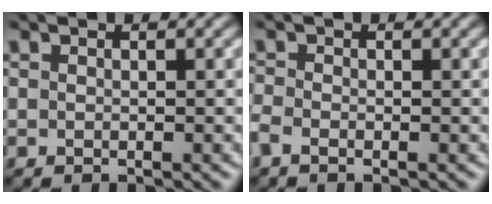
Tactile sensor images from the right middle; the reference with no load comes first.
{"total": 1.4, "force": [-0.9, 0.6, 0.8], "torque": [-0.023, -0.006, -0.027]}